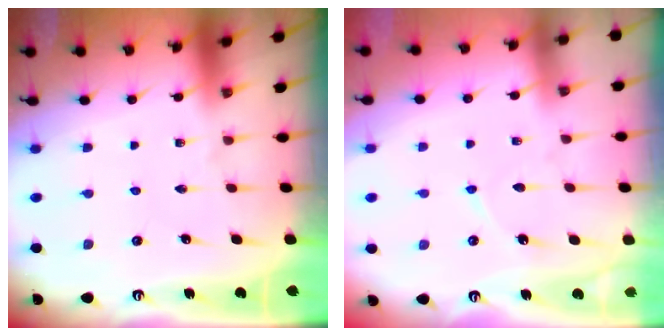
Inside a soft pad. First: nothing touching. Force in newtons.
{"total": 4.0, "press": 4.0, "slide": 0.4}